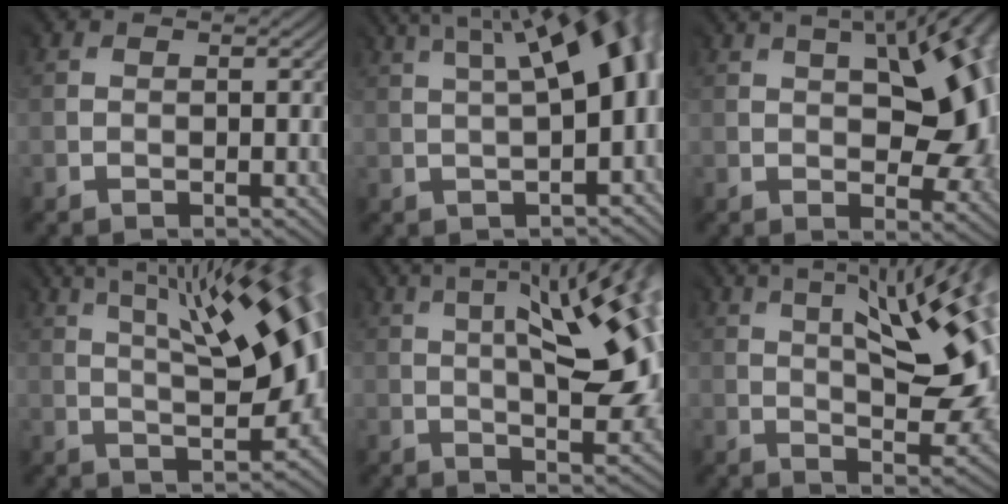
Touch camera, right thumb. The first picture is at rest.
{"total": 10.7, "force": [2.0, 3.7, 9.8], "torque": [-0.105, 0.039, 0.017]}
{"total": 15.0, "force": [2.7, 6.9, 13.1], "torque": [-0.173, 0.035, 0.043]}
{"total": 15.3, "force": [4.7, 5.0, 13.7], "torque": [-0.175, 0.049, 0.064]}
{"total": 15.1, "force": [3.4, 4.6, 14.0], "torque": [-0.197, 0.034, 0.058]}
{"total": 15.2, "force": [4.9, 4.4, 13.6], "torque": [-0.205, 0.035, 0.084]}